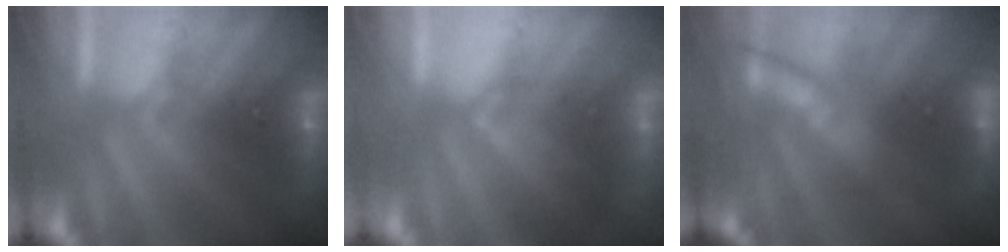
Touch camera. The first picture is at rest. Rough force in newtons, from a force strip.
{"total": 3.5}
{"total": 5.8}